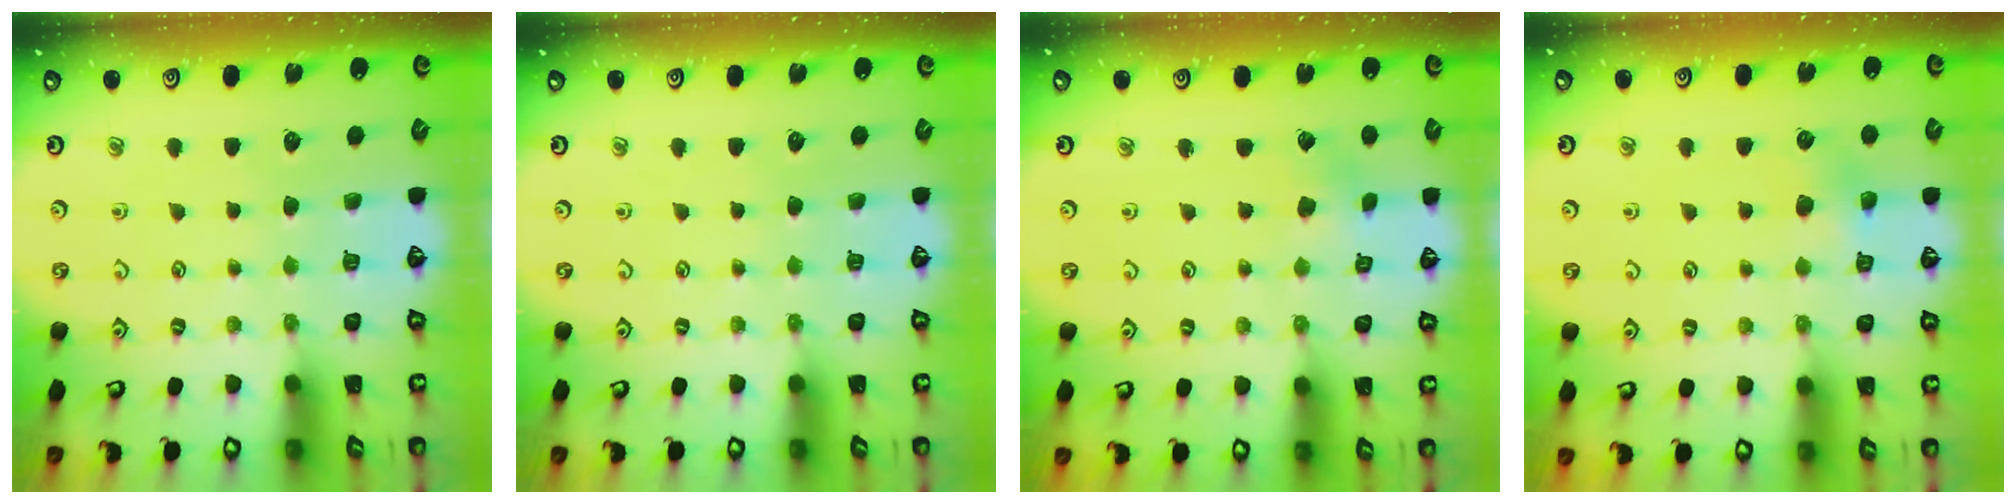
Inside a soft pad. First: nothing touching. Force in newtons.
{"total": 0.0}
{"total": 2.1, "press": 2.1, "slide": 0.2}
{"total": 5.7, "press": 5.7, "slide": 0.8}